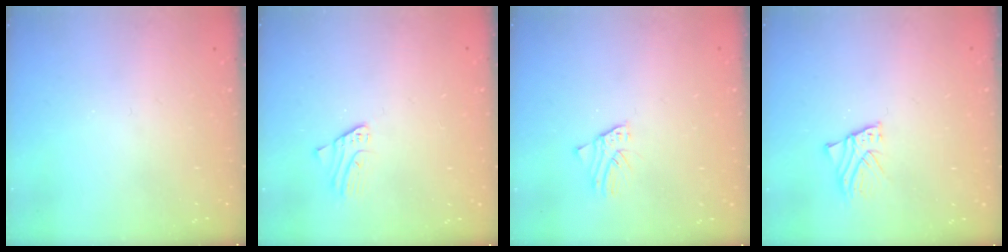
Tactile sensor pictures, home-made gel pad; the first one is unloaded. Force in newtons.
{"total": 2.4, "press": 2.4, "slide": 0.2}
{"total": 1.6, "press": 1.6, "slide": 0.2}
{"total": 1.8, "press": 1.8, "slide": 0.1}